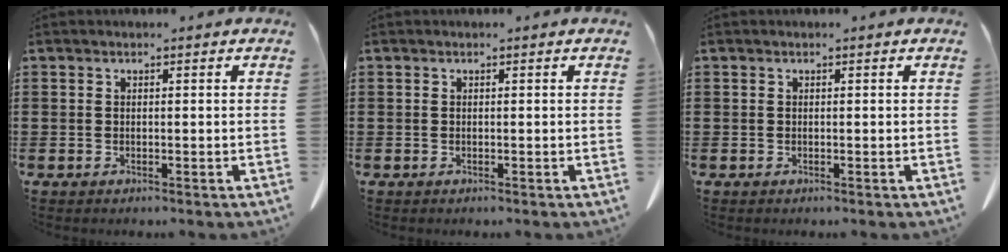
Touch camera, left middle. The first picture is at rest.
{"total": 0.0}
{"total": 0.0}